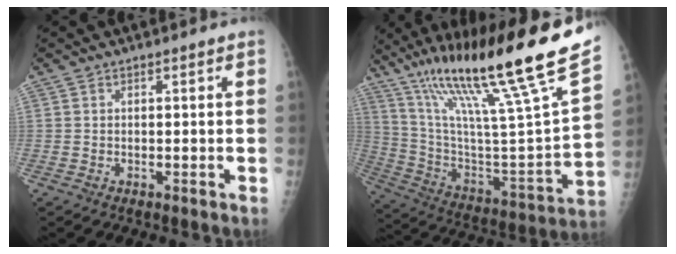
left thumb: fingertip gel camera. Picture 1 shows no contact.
{"total": 33.1, "force": [21.2, 2.9, 25.3], "torque": [-0.411, -0.053, 0.360]}